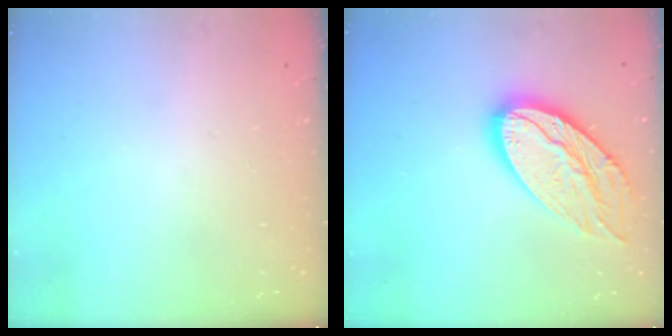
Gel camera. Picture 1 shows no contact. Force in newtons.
{"total": 18.7, "press": 18.7, "slide": 1.6}